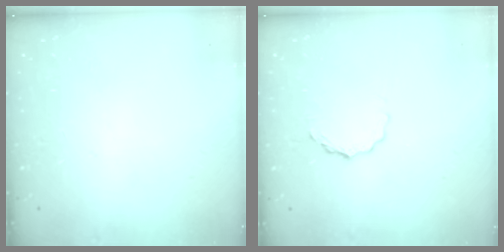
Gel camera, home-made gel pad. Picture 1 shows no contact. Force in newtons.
{"total": 6.6, "press": 6.6, "slide": 0.6}